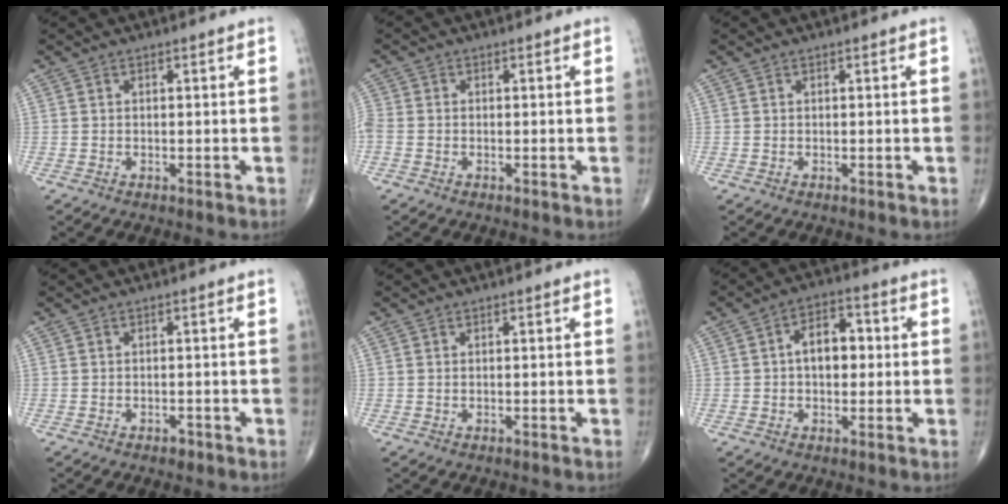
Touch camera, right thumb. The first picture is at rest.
{"total": 2.8, "force": [-0.8, 2.0, 1.8], "torque": [-0.056, 0.005, -0.019]}
{"total": 0.0}
{"total": 1.2, "force": [-0.8, 0.7, 0.6], "torque": [-0.009, 0.001, -0.011]}
{"total": 0.0}
{"total": 7.9, "force": [0.5, 5.0, 6.1], "torque": [-0.071, 0.020, 0.000]}